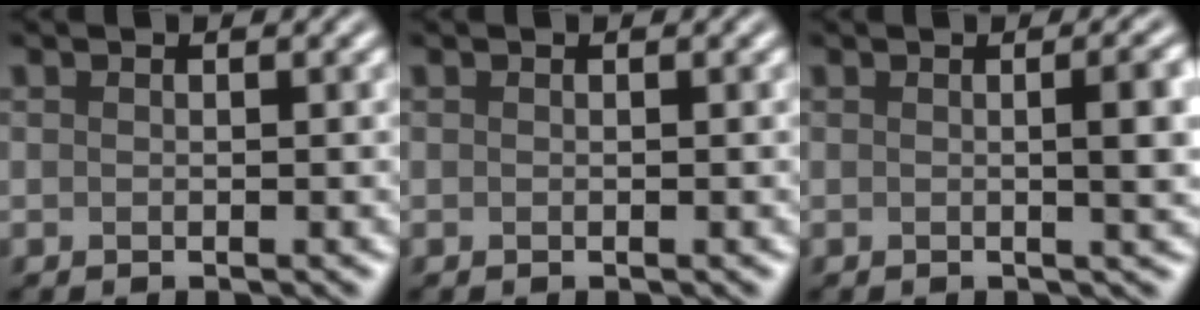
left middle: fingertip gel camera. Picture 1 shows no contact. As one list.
[{"total": 0.0}, {"total": 4.3, "force": [0.3, 1.3, 4.1], "torque": [-0.042, 0.010, 0.002]}]